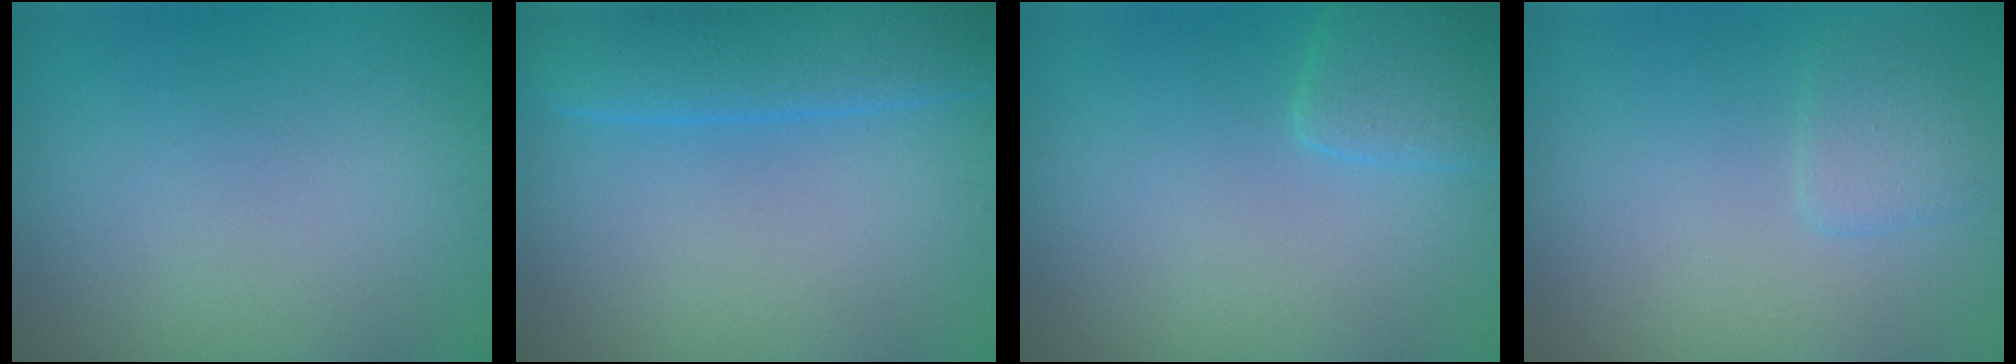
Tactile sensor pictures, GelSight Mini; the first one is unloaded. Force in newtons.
{"total": 5.4, "press": 5.4, "slide": 0.3}
{"total": 2.6, "press": 2.6, "slide": 0.2}
{"total": 1.6, "press": 1.6, "slide": 0.1}